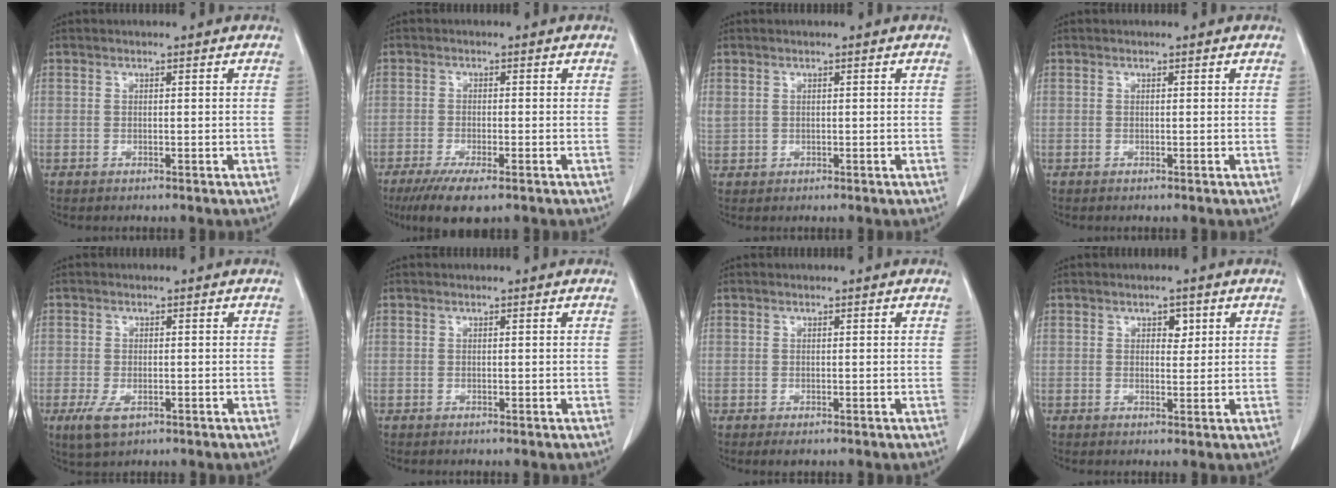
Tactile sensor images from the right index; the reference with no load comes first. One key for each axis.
{"total": 6.1, "fx": -4.0, "fy": 1.4, "fz": 4.4, "tx": -0.074, "ty": -0.014, "tz": -0.064}
{"total": 2.2, "fx": 0.8, "fy": 1.8, "fz": 0.8, "tx": -0.028, "ty": 0.014, "tz": 0.024}
{"total": 0.0}
{"total": 3.7, "fx": -1.7, "fy": 2.0, "fz": 2.6, "tx": -0.055, "ty": -0.005, "tz": -0.023}
{"total": 0.0}
{"total": 1.1, "fx": -0.5, "fy": 0.8, "fz": 0.6, "tx": -0.005, "ty": 0.001, "tz": -0.004}
{"total": 2.2, "fx": 1.0, "fy": 1.3, "fz": 1.5, "tx": -0.017, "ty": 0.000, "tz": 0.014}